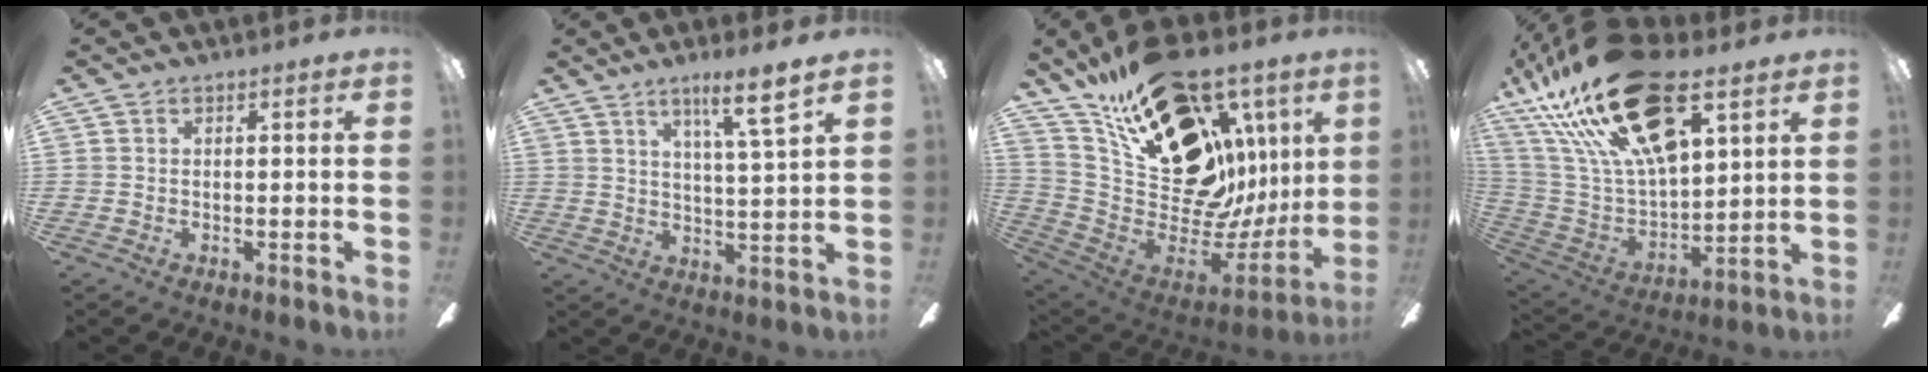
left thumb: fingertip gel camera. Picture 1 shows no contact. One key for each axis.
{"total": 8.6, "fx": 5.8, "fy": 0.4, "fz": 6.3, "tx": -0.095, "ty": -0.032, "tz": 0.089}
{"total": 31.3, "fx": 15.1, "fy": 18.3, "fz": 20.4, "tx": -0.310, "ty": -0.111, "tz": 0.311}
{"total": 30.3, "fx": 16.8, "fy": 13.3, "fz": 21.4, "tx": -0.420, "ty": -0.090, "tz": 0.287}